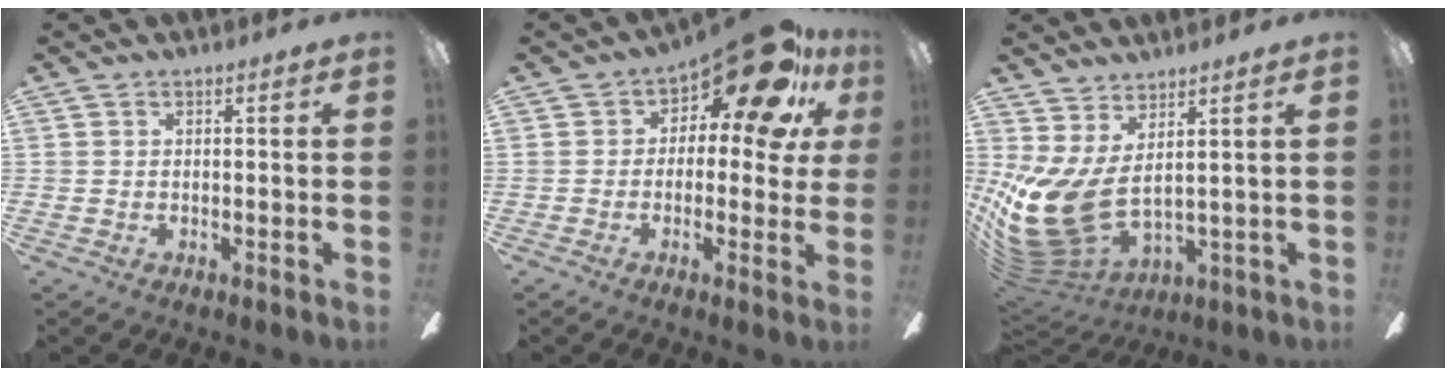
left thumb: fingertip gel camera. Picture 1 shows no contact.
{"total": 15.3, "force": [8.7, 6.7, 10.7], "torque": [-0.154, -0.059, 0.143]}
{"total": 13.2, "force": [0.3, 6.6, 11.4], "torque": [-0.264, -0.030, 0.016]}